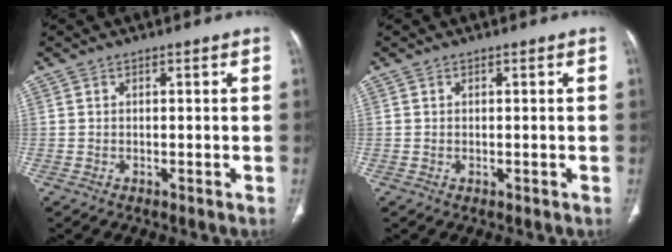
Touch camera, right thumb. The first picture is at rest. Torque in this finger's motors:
{"motor_torque": [-0.49, 0.46, -0.37, 0.43, 0.03]}